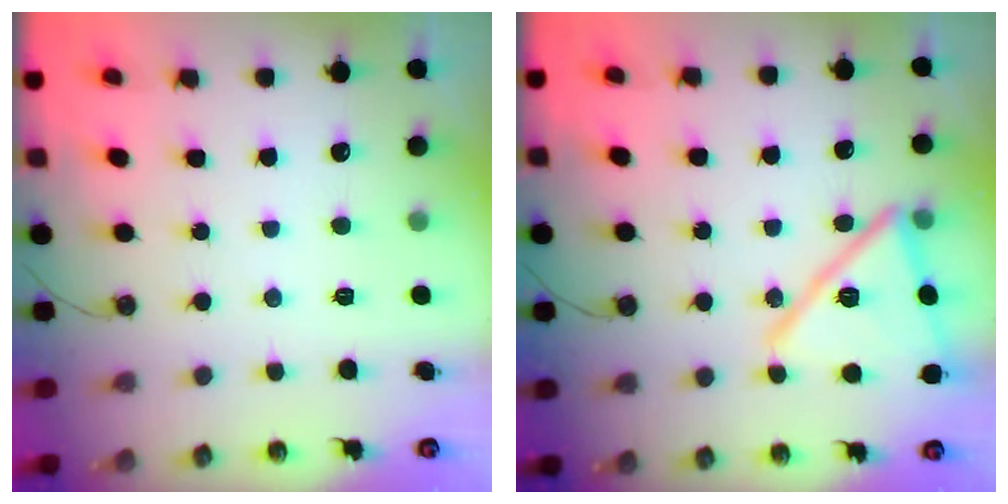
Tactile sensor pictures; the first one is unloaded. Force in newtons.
{"total": 19.3, "press": 19.3, "slide": 0.8}